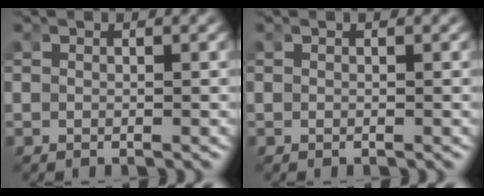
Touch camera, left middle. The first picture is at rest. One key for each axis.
{"total": 0.0}